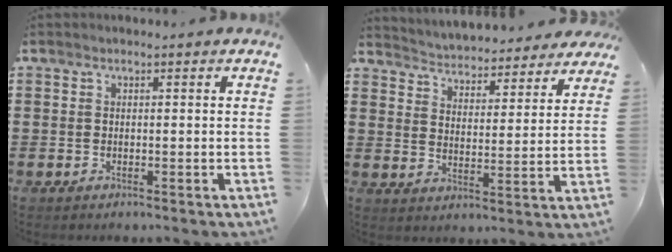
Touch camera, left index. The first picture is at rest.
{"total": 3.9, "force": [3.9, 0.0, -0.4], "torque": [-0.019, -0.034, 0.063]}